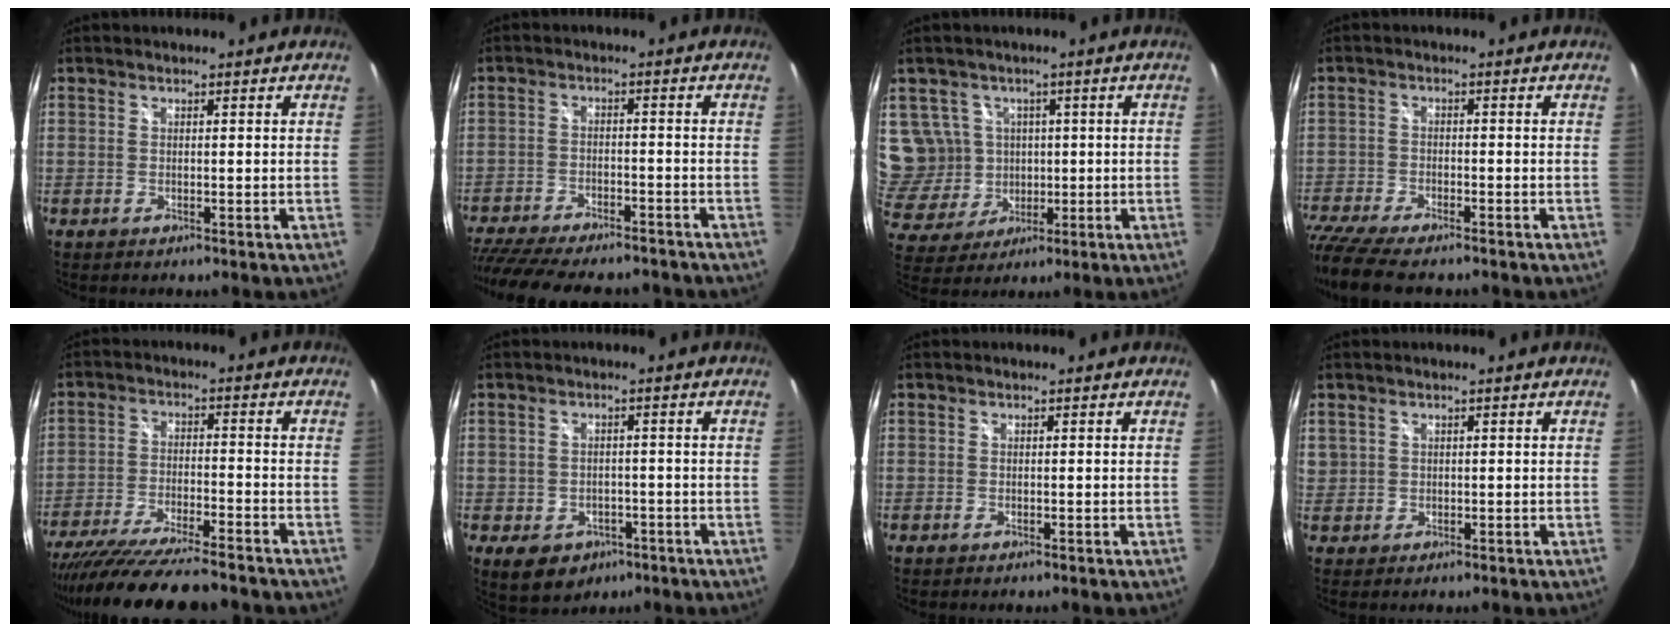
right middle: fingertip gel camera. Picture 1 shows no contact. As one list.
[{"total": 20.1, "force": [-16.8, 6.2, 9.3], "torque": [-0.202, -0.028, -0.250]}, {"total": 9.8, "force": [2.3, 9.1, 2.9], "torque": [-0.083, 0.014, 0.065]}, {"total": 11.8, "force": [-9.9, 3.0, 5.8], "torque": [-0.157, -0.045, -0.182]}, {"total": 17.7, "force": [-15.3, 1.9, 8.6], "torque": [-0.169, -0.041, -0.250]}, {"total": 7.5, "force": [-3.5, 5.9, 3.1], "torque": [-0.066, -0.002, -0.035]}, {"total": 0.0}, {"total": 2.8, "force": [0.7, 2.6, 0.6], "torque": [-0.005, 0.003, 0.013]}]